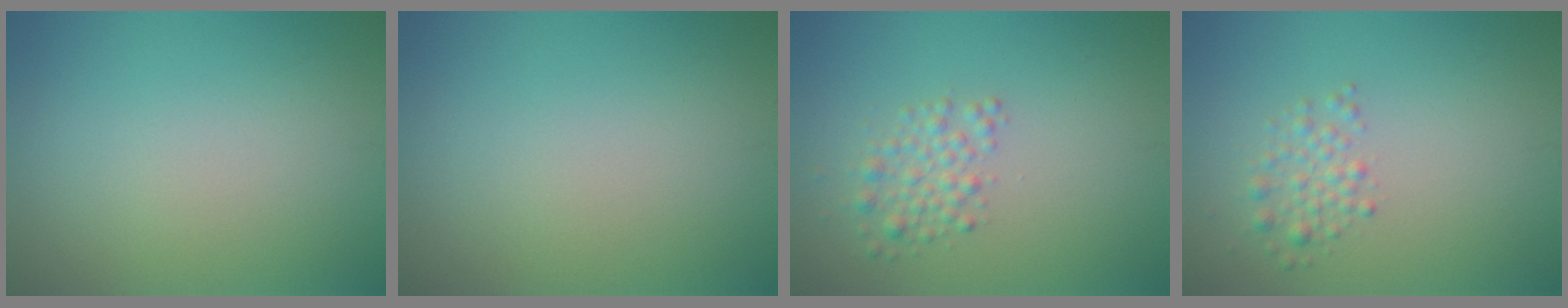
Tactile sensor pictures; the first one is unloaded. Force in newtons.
{"total": 0.0}
{"total": 2.2, "press": 2.2, "slide": 0.1}
{"total": 1.7, "press": 1.7, "slide": 0.1}